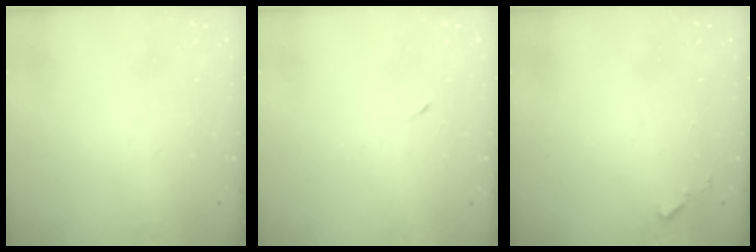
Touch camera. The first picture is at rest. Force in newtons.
{"total": 2.9, "press": 2.7, "slide": 1.0}
{"total": 3.3, "press": 3.3, "slide": 0.3}